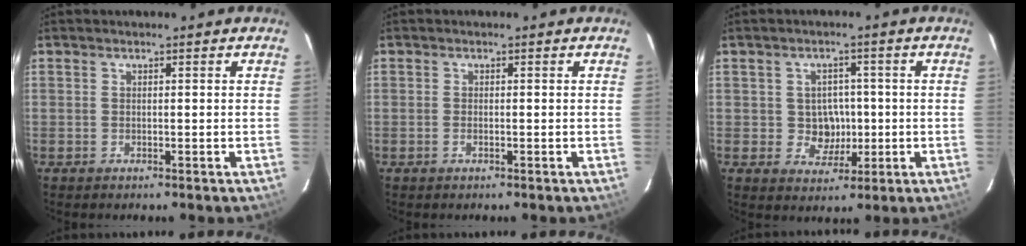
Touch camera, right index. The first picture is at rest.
{"total": 0.6, "force": [-0.3, 0.1, 0.6], "torque": [-0.012, -0.001, -0.006]}
{"total": 5.2, "force": [-0.3, 4.9, 1.8], "torque": [-0.037, 0.011, 0.009]}